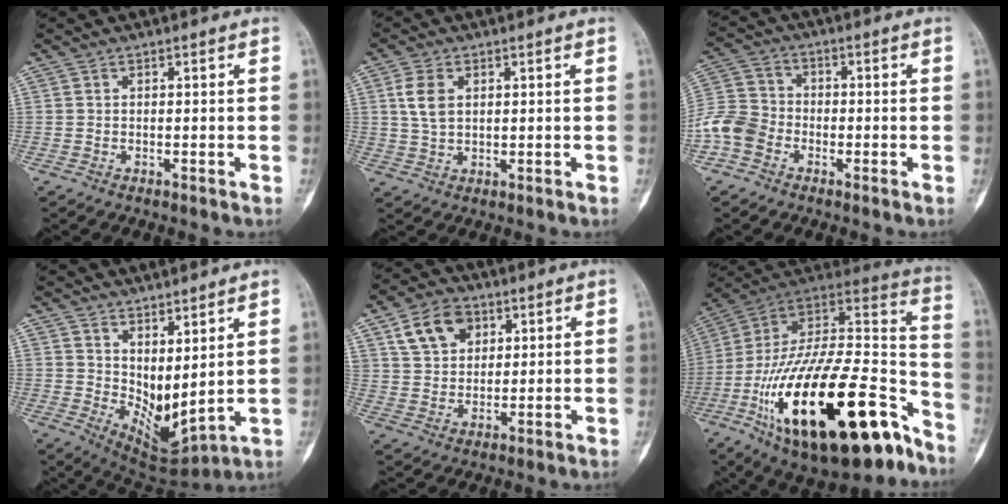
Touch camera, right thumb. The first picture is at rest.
{"total": 5.0, "force": [1.4, 3.3, 3.6], "torque": [-0.067, 0.002, 0.028]}
{"total": 8.0, "force": [-3.4, 6.4, 3.5], "torque": [-0.061, 0.025, -0.078]}
{"total": 10.7, "force": [5.1, 4.3, 8.3], "torque": [-0.130, -0.041, 0.112]}
{"total": 9.6, "force": [4.6, 6.8, 5.0], "torque": [-0.065, -0.011, 0.086]}
{"total": 37.9, "force": [-17.8, 15.2, 29.8], "torque": [-0.481, 0.056, -0.285]}